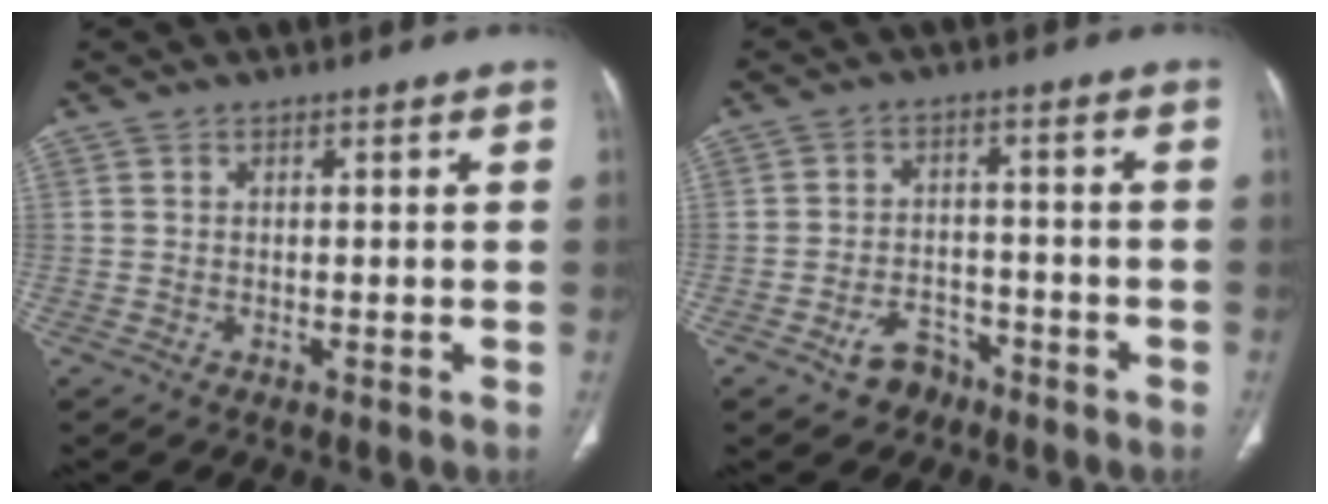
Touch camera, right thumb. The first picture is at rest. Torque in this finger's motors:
{"motor_torque": [0.85, 0.00, 0.45, -0.37, -0.02]}